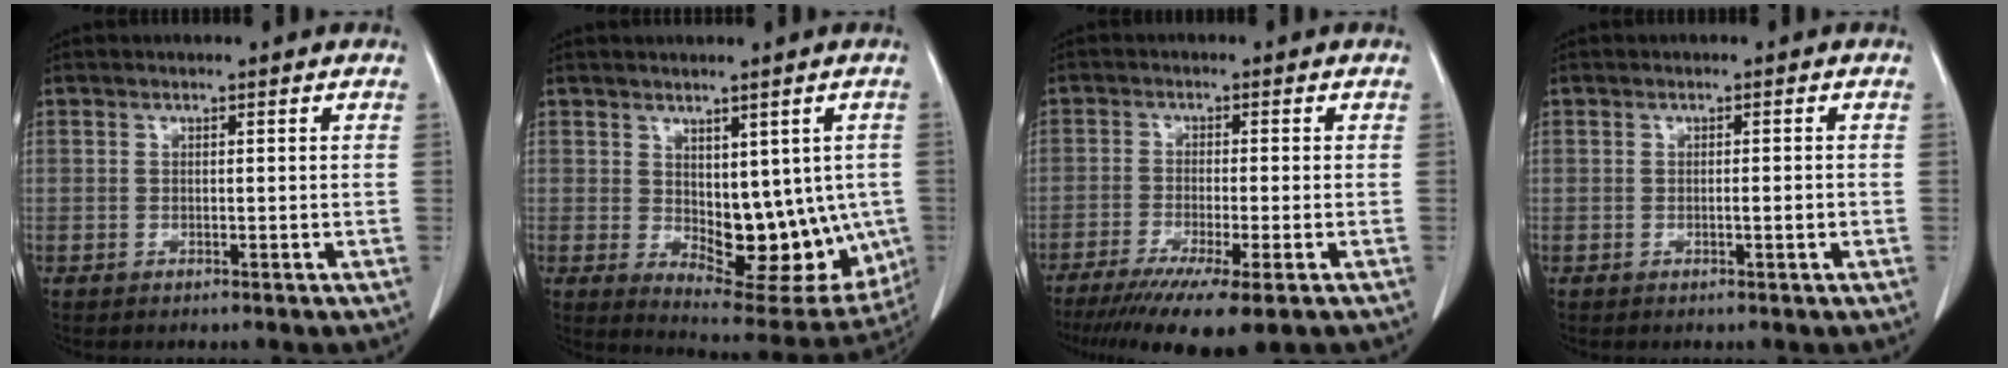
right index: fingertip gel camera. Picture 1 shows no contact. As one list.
[{"total": 14.4, "force": [-0.9, 7.4, 12.4], "torque": [-0.152, -0.011, 0.010]}, {"total": 11.6, "force": [-7.9, 0.9, 8.5], "torque": [-0.131, -0.031, -0.124]}, {"total": 1.2, "force": [-0.2, 0.1, 1.1], "torque": [-0.018, -0.001, -0.002]}]